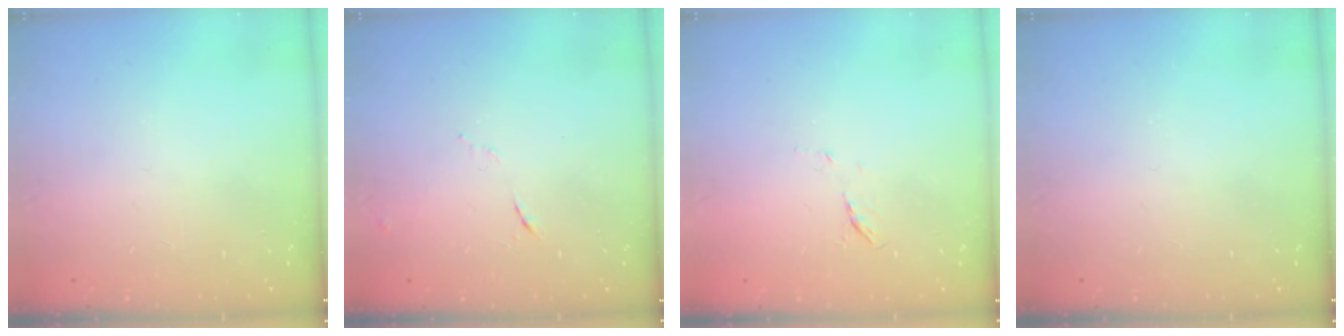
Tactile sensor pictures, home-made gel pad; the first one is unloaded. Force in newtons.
{"total": 5.2, "press": 5.1, "slide": 0.8}
{"total": 4.3, "press": 4.1, "slide": 1.3}
{"total": 0.0}